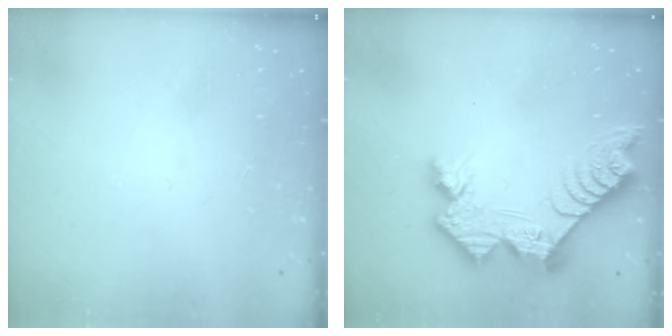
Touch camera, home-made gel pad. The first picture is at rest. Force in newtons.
{"total": 13.9, "press": 13.9, "slide": 1.0}